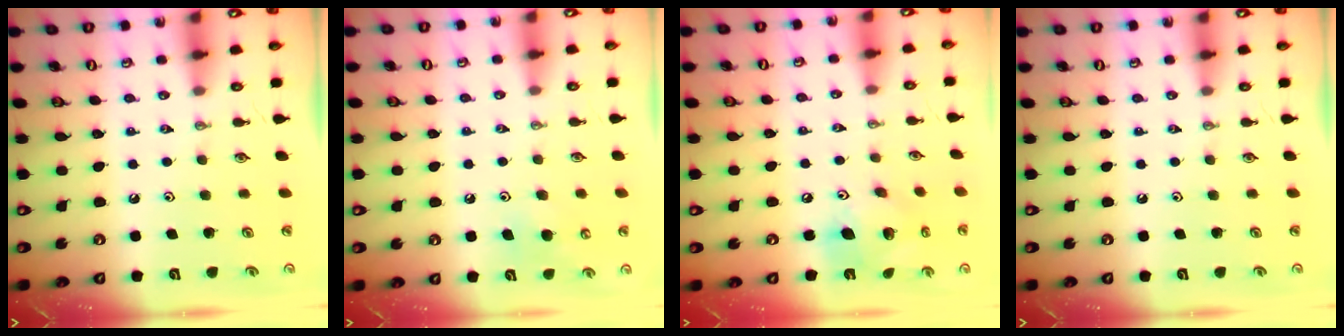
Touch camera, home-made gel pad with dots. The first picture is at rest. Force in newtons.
{"total": 8.8, "press": 8.6, "slide": 1.5}
{"total": 13.5, "press": 13.2, "slide": 3.1}
{"total": 0.0}